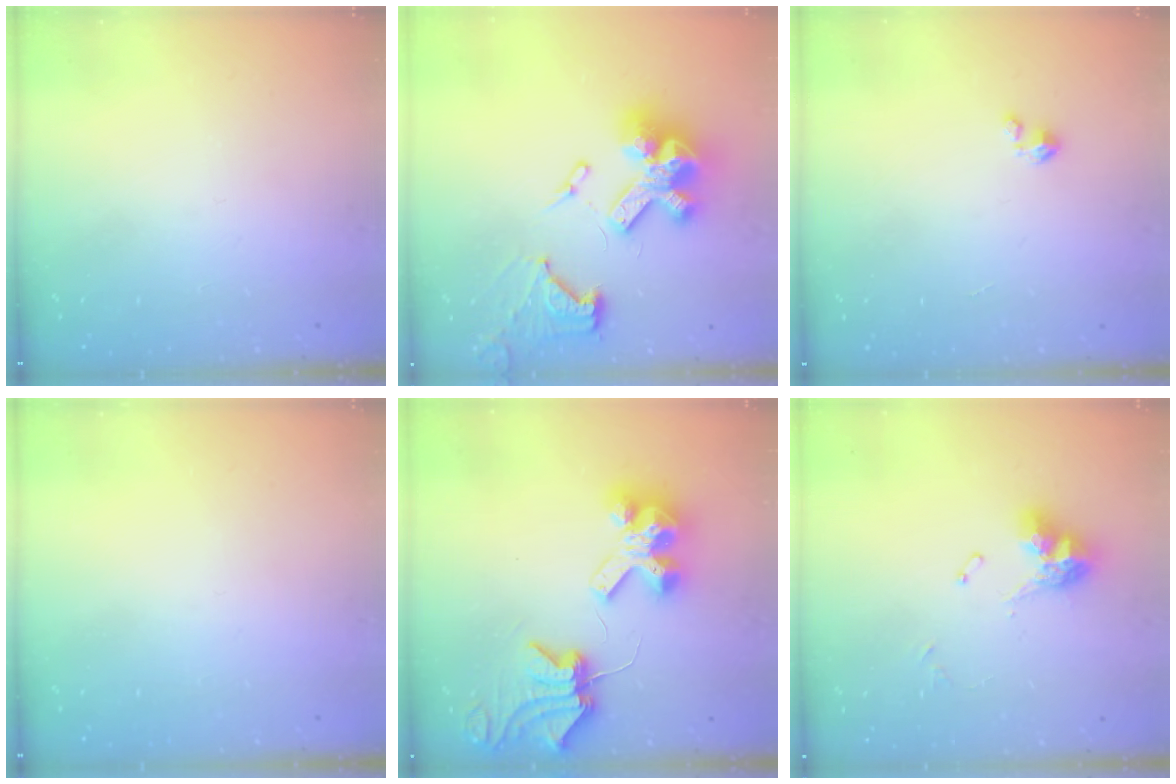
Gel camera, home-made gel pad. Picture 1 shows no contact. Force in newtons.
{"total": 20.1, "press": 20.0, "slide": 1.9}
{"total": 1.5, "press": 1.5, "slide": 0.1}
{"total": 0.0}
{"total": 10.0, "press": 9.9, "slide": 1.6}
{"total": 10.2, "press": 10.1, "slide": 1.0}